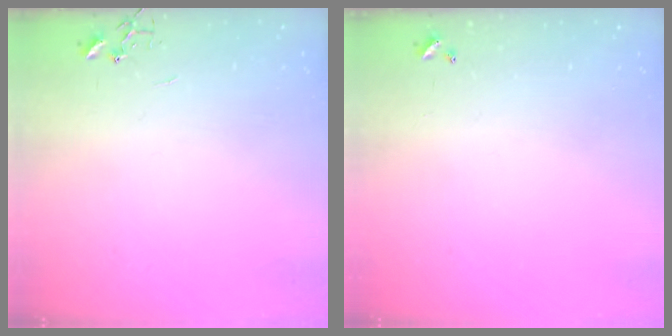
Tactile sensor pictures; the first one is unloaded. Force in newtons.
{"total": 0.0}